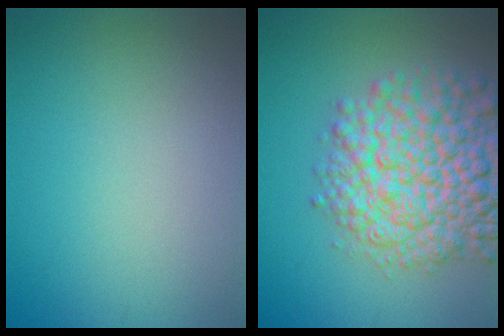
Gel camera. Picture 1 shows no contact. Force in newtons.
{"total": 9.5, "press": 9.5, "slide": 0.4}